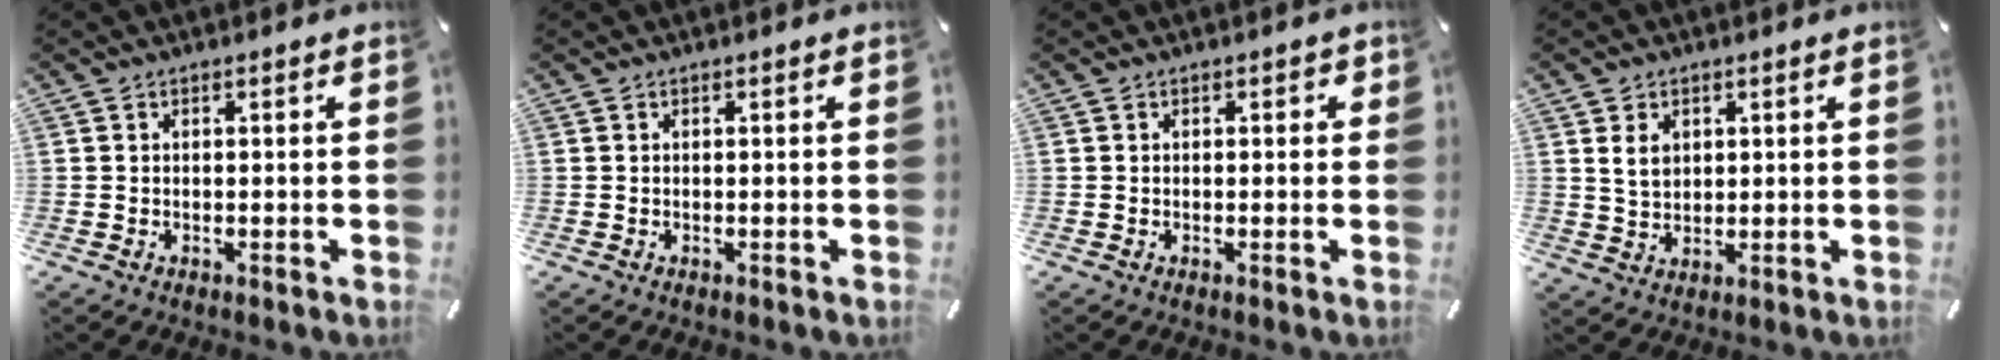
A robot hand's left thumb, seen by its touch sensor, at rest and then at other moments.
{"total": 0.0}
{"total": 0.7, "force": [0.0, 0.5, 0.4], "torque": [-0.007, 0.006, -0.001]}
{"total": 4.7, "force": [1.6, 3.8, 2.2], "torque": [-0.052, 0.001, 0.026]}